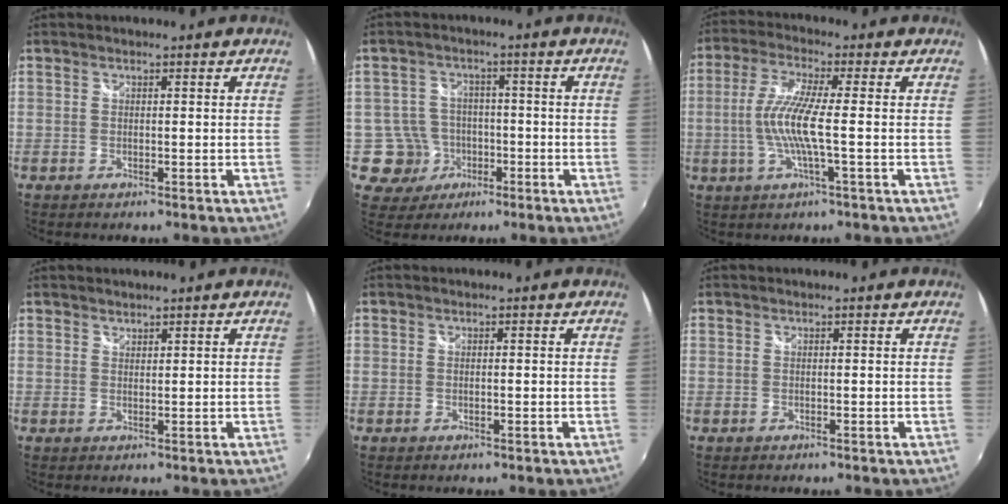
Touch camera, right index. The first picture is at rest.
{"total": 7.4, "force": [-2.4, 7.0, 0.4], "torque": [-0.028, 0.021, -0.033]}
{"total": 8.4, "force": [-1.3, 0.2, 8.3], "torque": [-0.179, -0.002, -0.024]}
{"total": 1.0, "force": [0.9, 0.3, 0.0], "torque": [0.002, 0.001, 0.017]}
{"total": 0.6, "force": [0.0, 0.2, 0.6], "torque": [-0.012, 0.000, -0.002]}
{"total": 0.0}